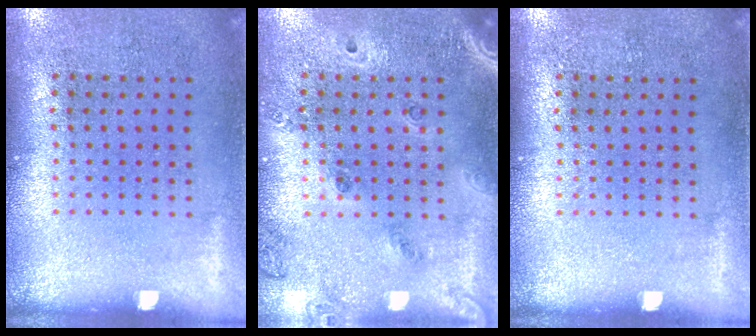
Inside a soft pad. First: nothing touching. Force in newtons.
{"total": 1.4, "press": 1.3, "slide": 0.6}
{"total": 0.0}